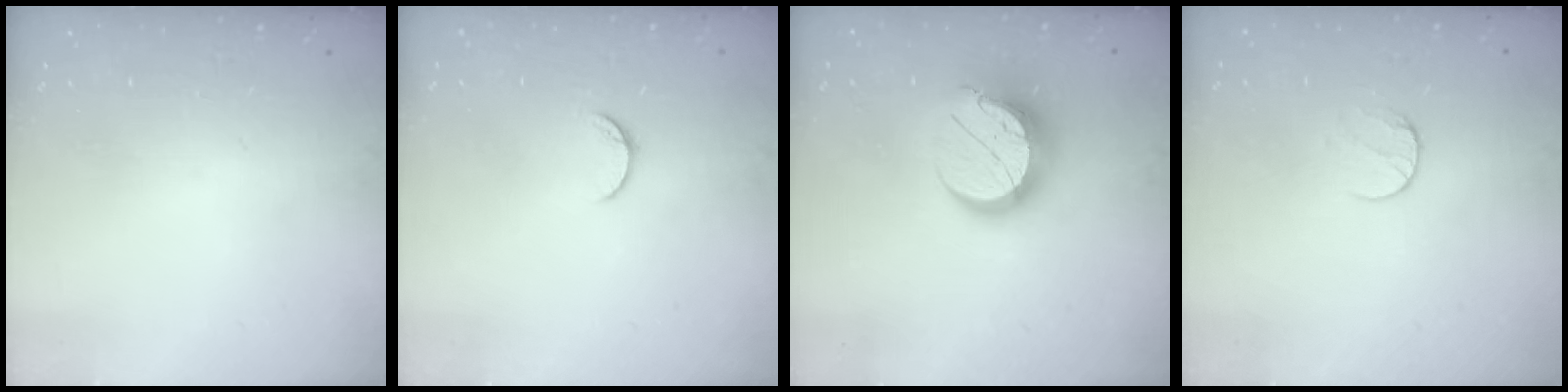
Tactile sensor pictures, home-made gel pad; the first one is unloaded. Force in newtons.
{"total": 5.1, "press": 5.1, "slide": 0.5}
{"total": 13.4, "press": 13.3, "slide": 1.4}
{"total": 6.7, "press": 6.7, "slide": 0.5}